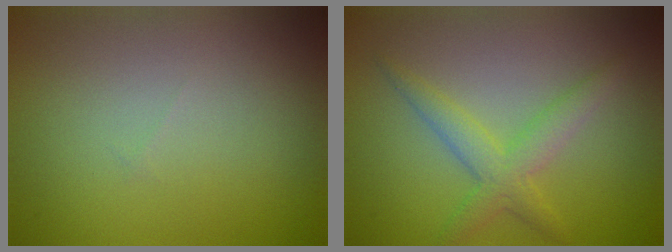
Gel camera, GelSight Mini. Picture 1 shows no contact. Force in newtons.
{"total": 3.0, "press": 3.0, "slide": 0.1}